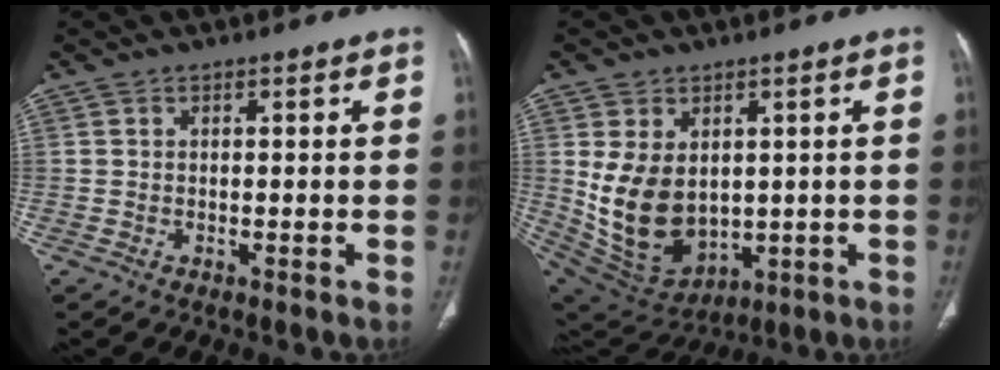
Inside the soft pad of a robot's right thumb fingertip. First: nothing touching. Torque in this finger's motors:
{"motor_torque": [-0.73, 1.40, 1.08, 0.52, 0.18]}